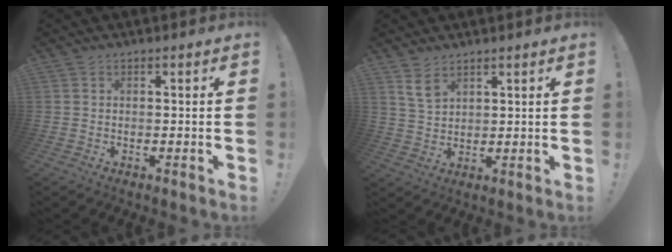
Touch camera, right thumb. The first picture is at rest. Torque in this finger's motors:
{"motor_torque": [0.38, 0.43, 0.11, -0.08, 0.00]}